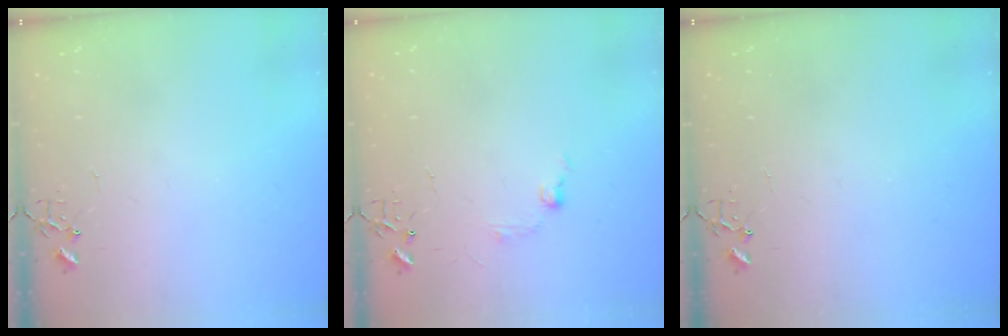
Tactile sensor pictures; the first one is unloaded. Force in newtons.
{"total": 6.4, "press": 6.3, "slide": 0.9}
{"total": 0.0}